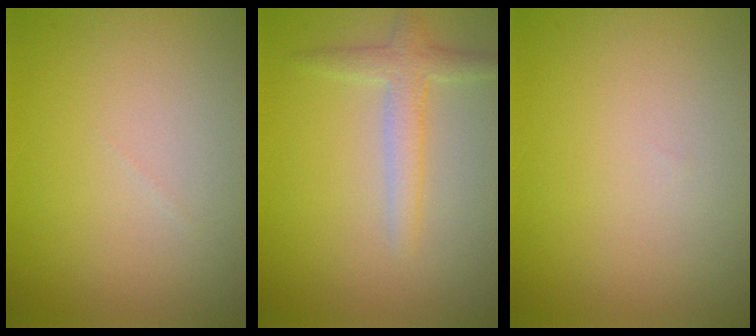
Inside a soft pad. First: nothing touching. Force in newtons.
{"total": 2.4, "press": 2.4, "slide": 0.1}
{"total": 0.0}